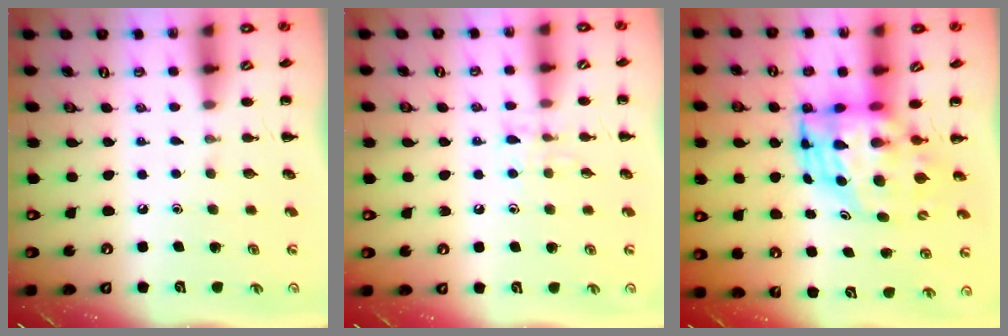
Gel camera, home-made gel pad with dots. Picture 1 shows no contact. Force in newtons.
{"total": 6.2, "press": 6.1, "slide": 0.8}
{"total": 6.9, "press": 6.6, "slide": 1.9}